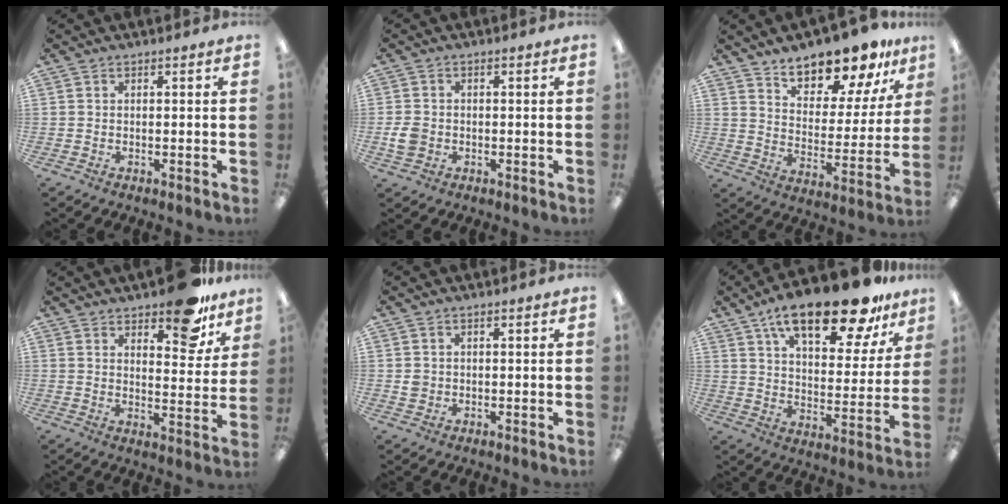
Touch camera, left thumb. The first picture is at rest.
{"total": 4.0, "force": [-0.7, 3.4, 2.1], "torque": [-0.033, 0.003, -0.012]}
{"total": 14.0, "force": [12.7, 4.0, 4.5], "torque": [-0.073, -0.098, 0.226]}
{"total": 12.5, "force": [9.6, 4.7, 6.5], "torque": [-0.074, -0.064, 0.166]}
{"total": 2.0, "force": [0.2, 1.9, 0.6], "torque": [-0.003, 0.001, 0.001]}
{"total": 21.2, "force": [14.9, 7.2, 13.2], "torque": [-0.210, -0.083, 0.247]}